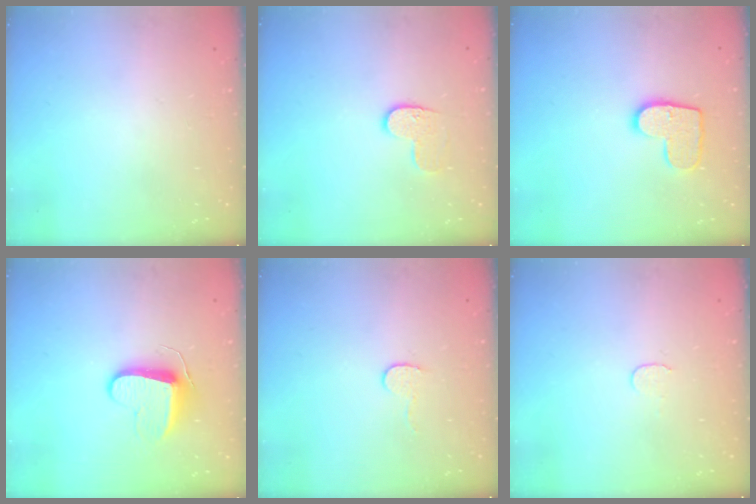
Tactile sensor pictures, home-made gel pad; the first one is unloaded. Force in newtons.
{"total": 6.2, "press": 6.2, "slide": 0.3}
{"total": 10.4, "press": 10.4, "slide": 0.5}
{"total": 9.5, "press": 9.5, "slide": 0.2}
{"total": 5.5, "press": 5.5, "slide": 0.4}
{"total": 3.8, "press": 3.8, "slide": 0.3}